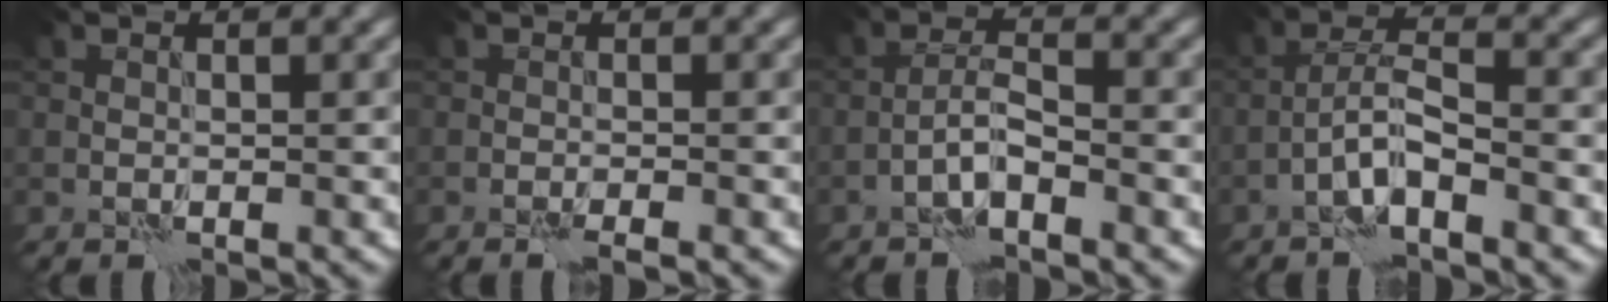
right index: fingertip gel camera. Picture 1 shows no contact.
{"total": 1.4, "force": [-1.0, -0.1, 0.9], "torque": [-0.018, 0.002, -0.020]}
{"total": 2.4, "force": [-1.5, 0.4, 1.8], "torque": [-0.037, 0.012, -0.036]}
{"total": 3.3, "force": [-2.0, 0.6, 2.6], "torque": [-0.052, 0.015, -0.047]}